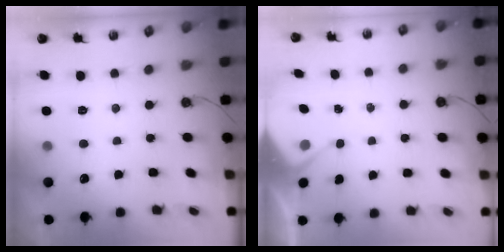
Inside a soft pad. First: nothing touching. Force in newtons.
{"total": 3.1, "press": 3.1, "slide": 0.5}